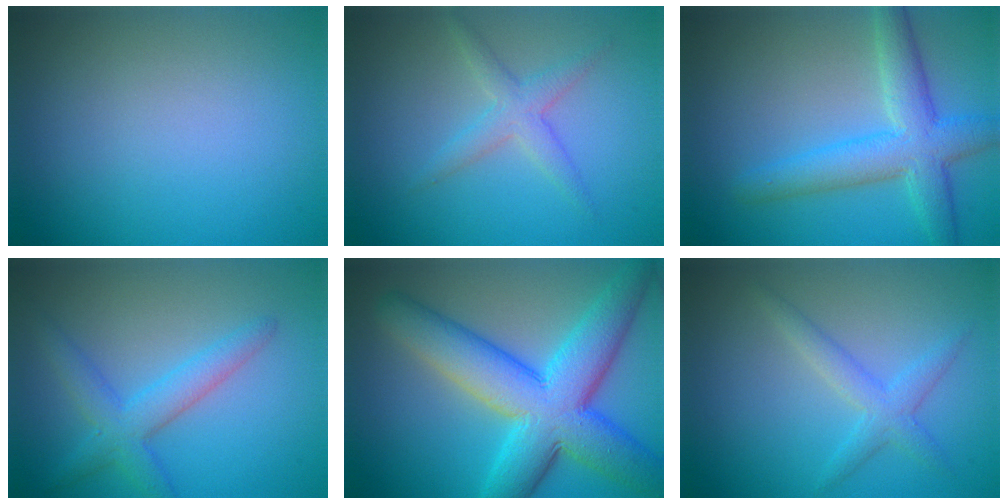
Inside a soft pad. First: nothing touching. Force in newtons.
{"total": 2.4, "press": 2.4, "slide": 0.1}
{"total": 5.5, "press": 5.5, "slide": 0.3}
{"total": 3.5, "press": 3.5, "slide": 0.2}
{"total": 10.9, "press": 10.9, "slide": 0.1}
{"total": 2.4, "press": 2.4, "slide": 0.2}